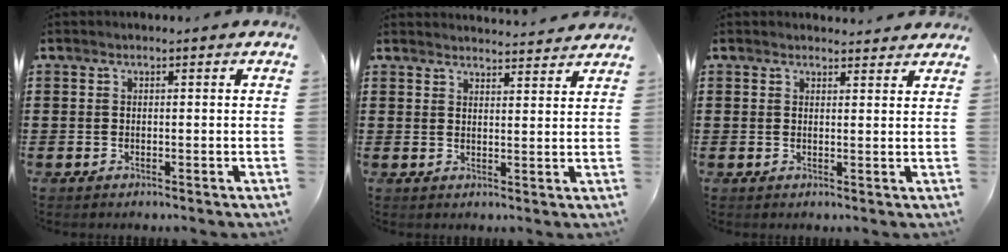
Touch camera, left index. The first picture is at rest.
{"total": 2.8, "force": [2.8, -0.2, 0.0], "torque": [-0.009, -0.014, 0.051]}
{"total": 1.7, "force": [1.7, 0.2, 0.1], "torque": [-0.006, 0.001, 0.034]}